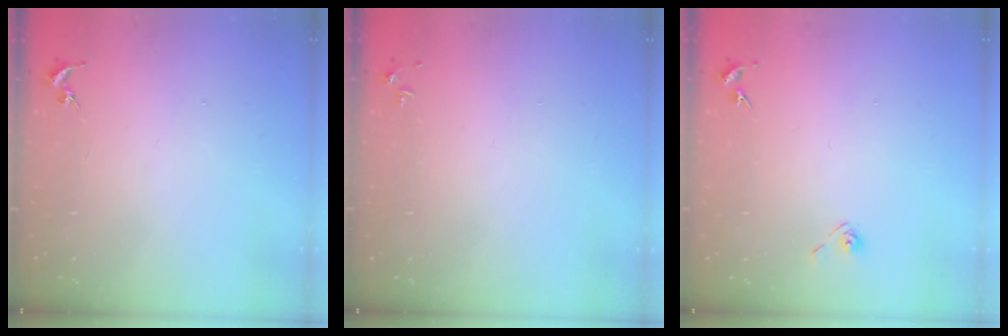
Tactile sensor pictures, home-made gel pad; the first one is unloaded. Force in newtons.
{"total": 3.0, "press": 3.0, "slide": 0.5}
{"total": 3.9, "press": 3.4, "slide": 2.0}